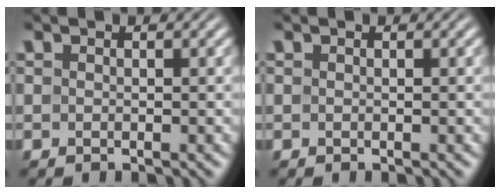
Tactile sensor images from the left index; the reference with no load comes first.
{"total": 0.0}